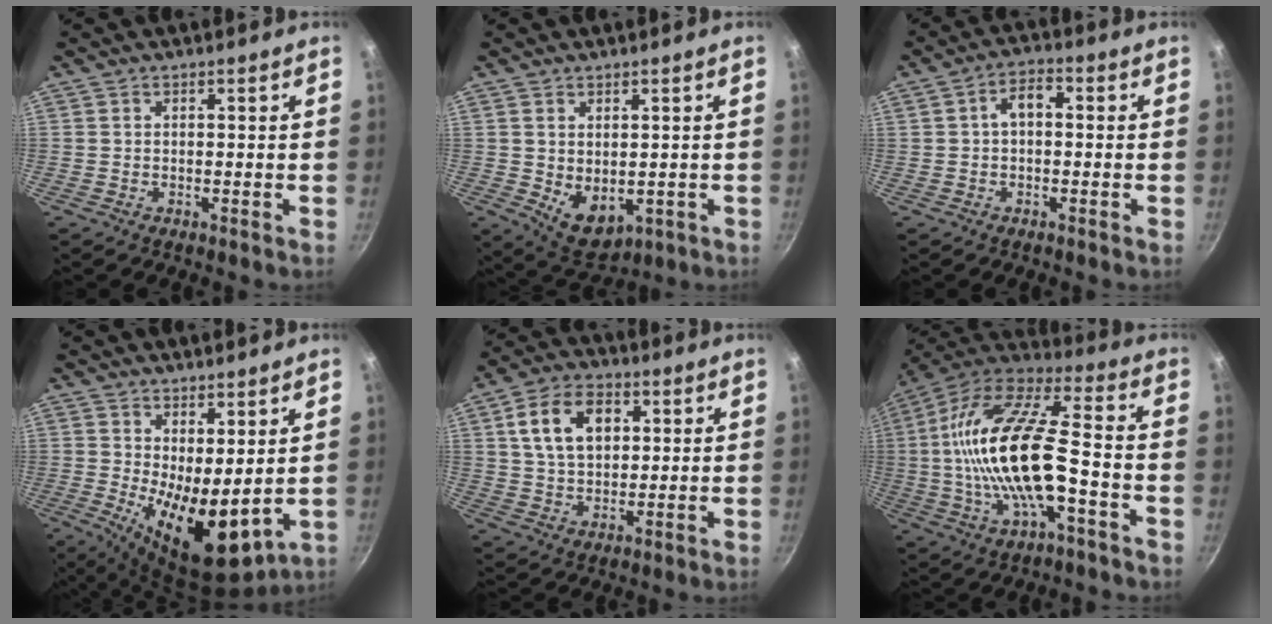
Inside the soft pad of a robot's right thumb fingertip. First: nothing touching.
{"total": 7.1, "force": [0.1, 4.7, 5.2], "torque": [-0.069, -0.019, 0.021]}
{"total": 4.7, "force": [0.2, 2.9, 3.7], "torque": [-0.049, 0.017, -0.002]}
{"total": 13.1, "force": [1.2, 5.8, 11.7], "torque": [-0.160, -0.031, 0.034]}
{"total": 11.5, "force": [3.1, 7.7, 8.0], "torque": [-0.120, 0.006, 0.051]}
{"total": 23.0, "force": [-3.5, 8.9, 20.9], "torque": [-0.403, 0.031, -0.077]}